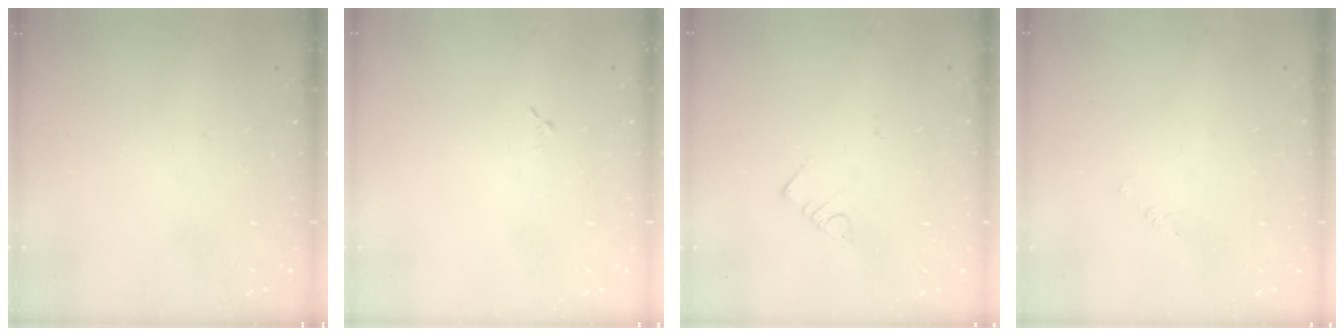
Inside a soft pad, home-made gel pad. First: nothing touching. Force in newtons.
{"total": 3.4, "press": 3.4, "slide": 0.4}
{"total": 2.7, "press": 2.6, "slide": 0.5}
{"total": 1.7, "press": 1.7, "slide": 0.3}